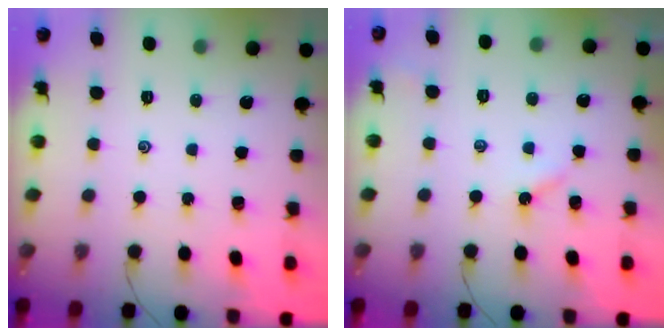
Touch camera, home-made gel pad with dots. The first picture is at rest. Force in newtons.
{"total": 2.0, "press": 2.0, "slide": 0.3}